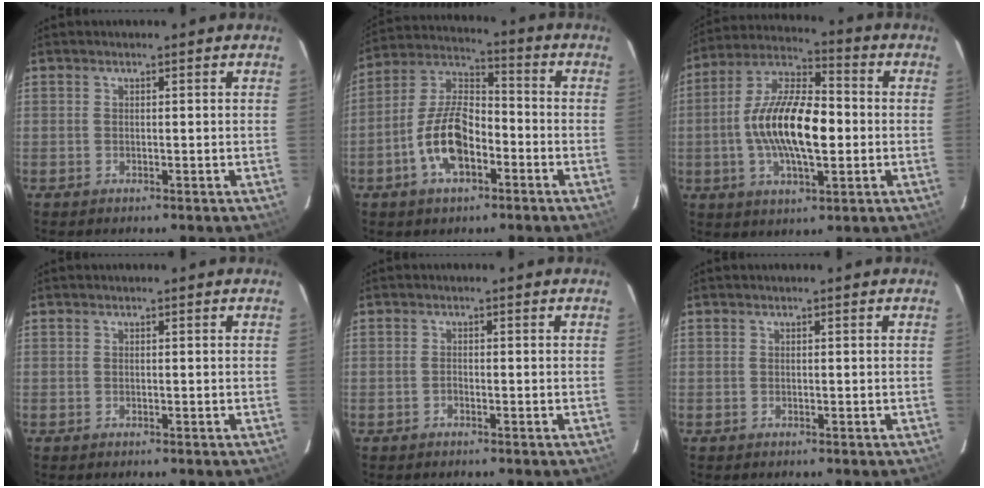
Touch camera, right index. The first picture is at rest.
{"total": 12.6, "force": [-5.0, 6.4, 9.7], "torque": [-0.198, 0.016, -0.089]}
{"total": 16.5, "force": [-1.7, 6.4, 15.1], "torque": [-0.287, 0.009, -0.036]}
{"total": 0.0}
{"total": 0.7, "force": [-0.6, 0.5, 0.2], "torque": [-0.003, 0.002, -0.011]}
{"total": 0.0}